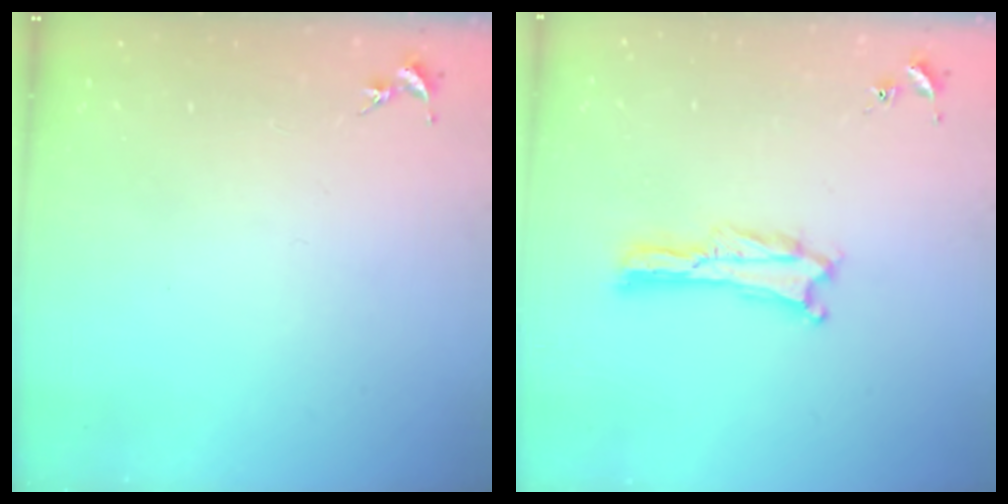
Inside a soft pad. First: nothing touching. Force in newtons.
{"total": 0.0}